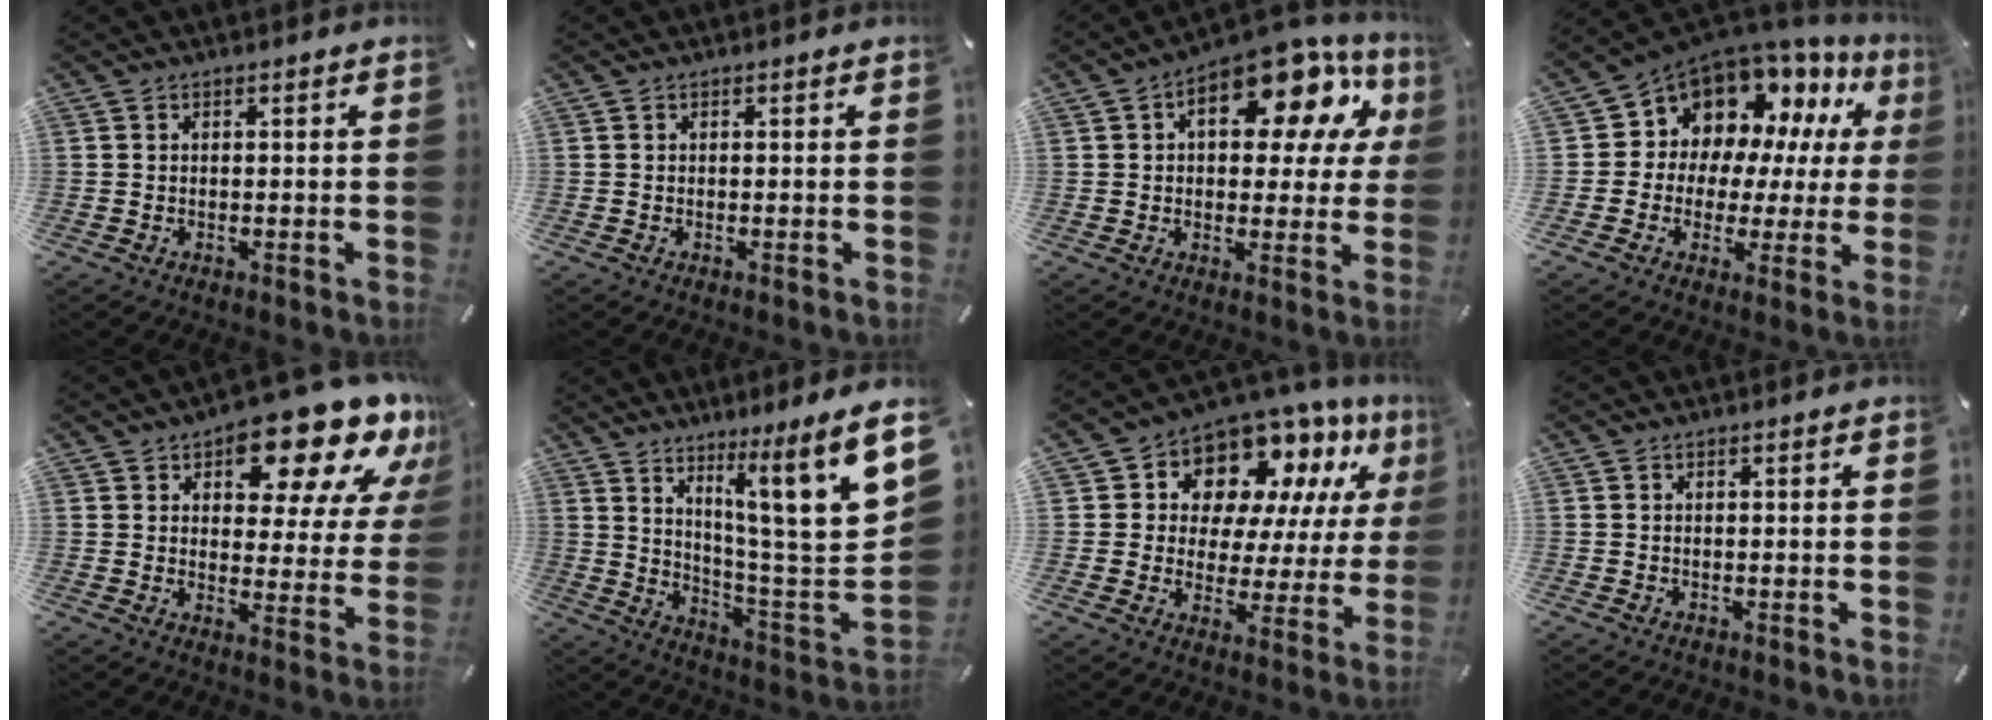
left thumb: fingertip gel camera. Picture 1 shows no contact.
{"total": 0.0}
{"total": 16.3, "force": [7.2, 8.1, 12.2], "torque": [-0.168, -0.041, 0.116]}
{"total": 12.1, "force": [8.3, 8.4, 2.7], "torque": [-0.066, -0.079, 0.161]}
{"total": 17.3, "force": [12.3, 7.6, 9.5], "torque": [-0.121, -0.088, 0.203]}
{"total": 17.3, "force": [9.4, 1.1, 14.5], "torque": [-0.216, -0.086, 0.130]}
{"total": 12.9, "force": [9.5, 7.7, 4.1], "torque": [-0.081, -0.081, 0.172]}
{"total": 0.0}